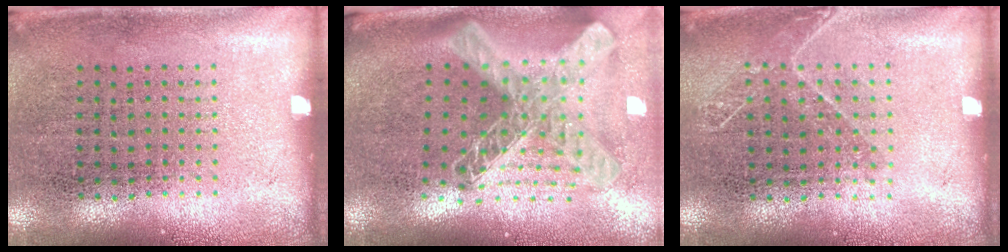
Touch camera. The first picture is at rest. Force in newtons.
{"total": 2.9, "press": 2.1, "slide": 2.1}
{"total": 1.1, "press": 0.9, "slide": 0.5}